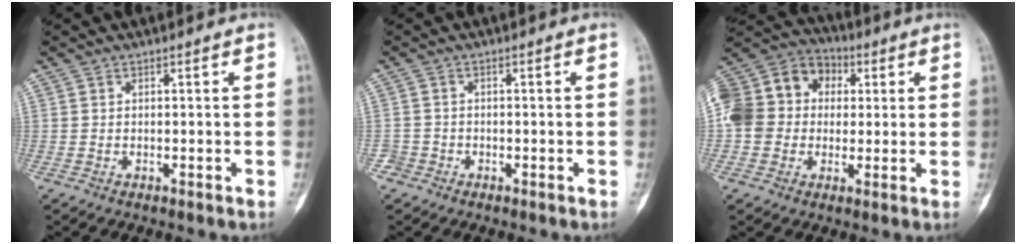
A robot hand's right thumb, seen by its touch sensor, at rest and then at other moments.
{"total": 2.0, "force": [-1.2, 1.5, -0.4], "torque": [0.016, 0.010, -0.030]}
{"total": 19.1, "force": [2.1, 16.0, 10.2], "torque": [-0.199, 0.051, 0.035]}